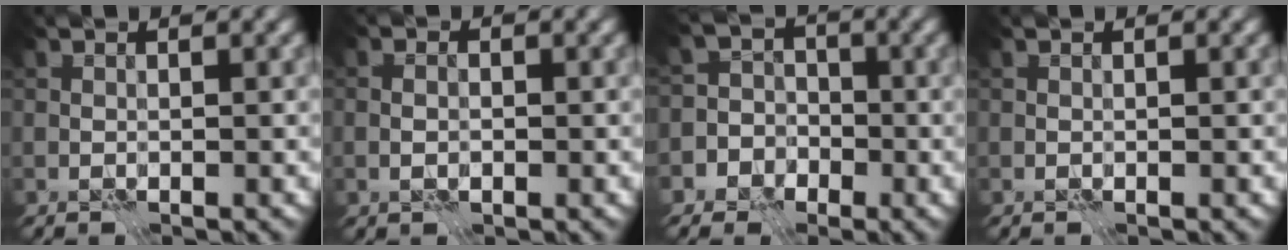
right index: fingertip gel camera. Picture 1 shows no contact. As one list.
[{"total": 1.6, "force": [-0.3, 1.0, 1.1], "torque": [-0.010, 0.005, -0.007]}, {"total": 6.6, "force": [-3.4, 5.6, 0.4], "torque": [0.012, 0.002, -0.080]}, {"total": 0.0}]